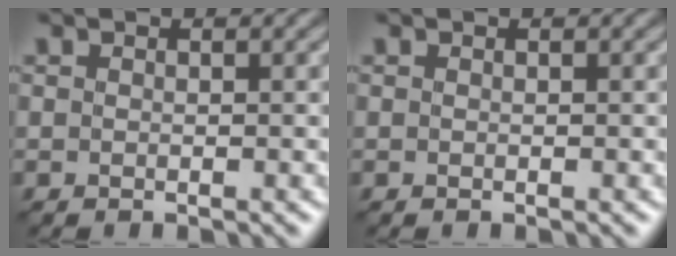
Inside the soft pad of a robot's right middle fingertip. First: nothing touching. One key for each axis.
{"total": 0.0}